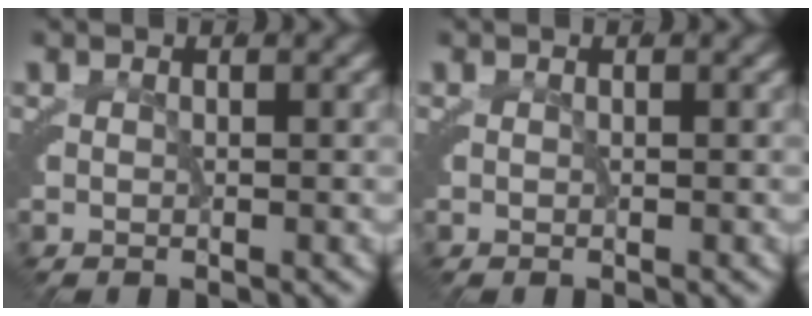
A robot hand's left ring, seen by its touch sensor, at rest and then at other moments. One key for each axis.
{"total": 0.0}